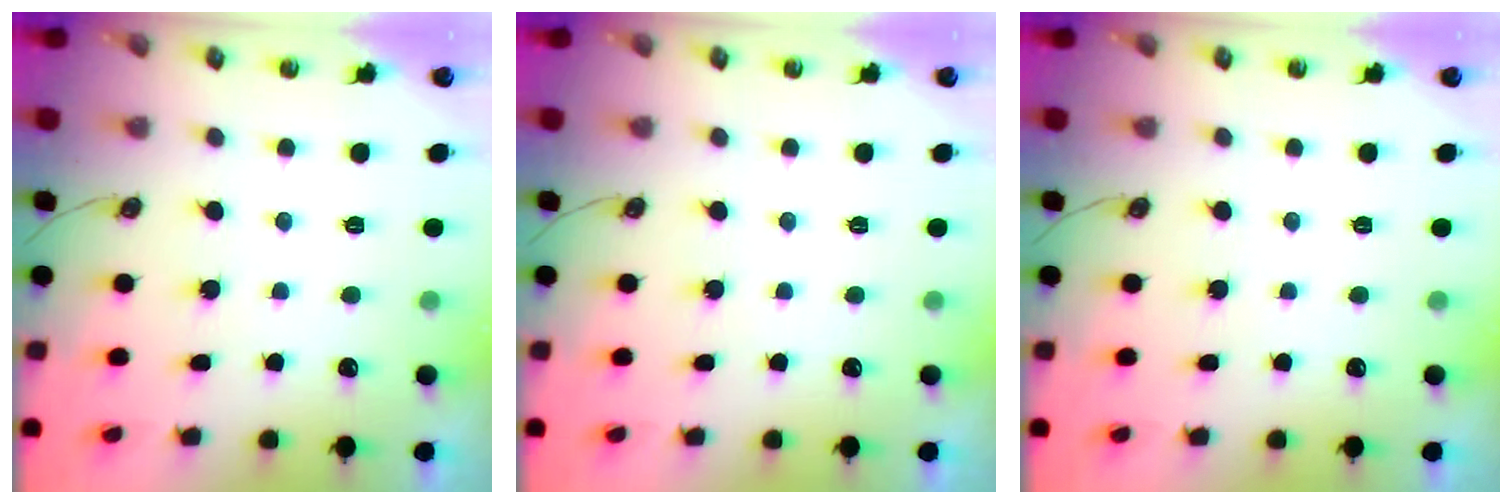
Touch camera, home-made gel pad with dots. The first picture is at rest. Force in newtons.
{"total": 0.0}
{"total": 0.0}